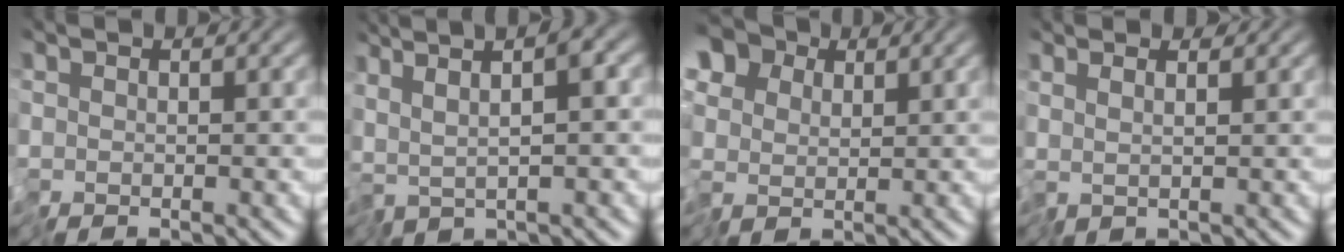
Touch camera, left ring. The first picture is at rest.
{"total": 5.6, "force": [2.1, 0.9, 5.2], "torque": [-0.094, 0.017, 0.042]}
{"total": 6.9, "force": [2.9, 5.3, 3.4], "torque": [-0.071, 0.028, 0.034]}
{"total": 1.2, "force": [1.1, -0.1, 0.5], "torque": [-0.013, 0.008, 0.024]}